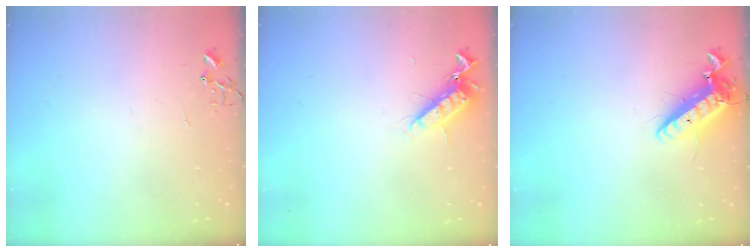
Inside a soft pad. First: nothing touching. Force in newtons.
{"total": 11.1, "press": 11.1, "slide": 1.3}
{"total": 14.5, "press": 14.2, "slide": 2.9}